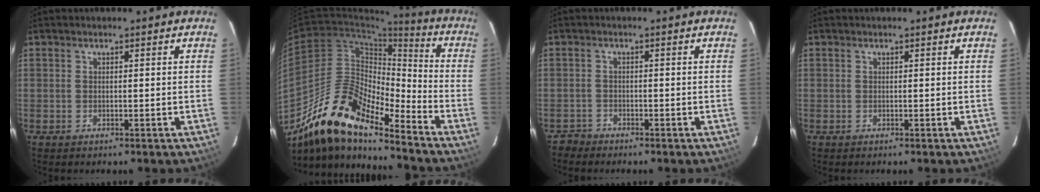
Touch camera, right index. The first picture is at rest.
{"total": 18.0, "force": [-14.7, 4.4, 9.4], "torque": [-0.156, 0.000, -0.282]}
{"total": 1.9, "force": [-1.8, 0.7, -0.4], "torque": [-0.001, 0.006, -0.038]}
{"total": 0.0}